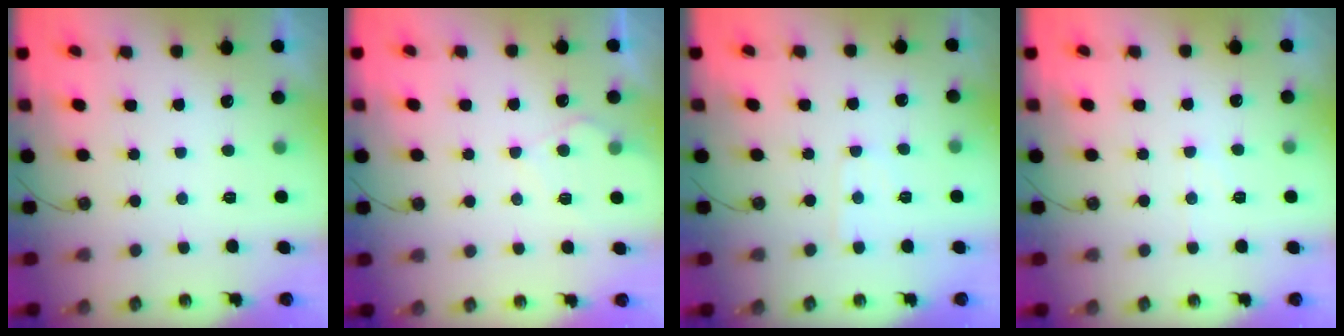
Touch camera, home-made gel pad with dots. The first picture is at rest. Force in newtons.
{"total": 6.9, "press": 6.9, "slide": 0.7}
{"total": 5.1, "press": 5.0, "slide": 0.7}
{"total": 5.9, "press": 5.8, "slide": 1.0}